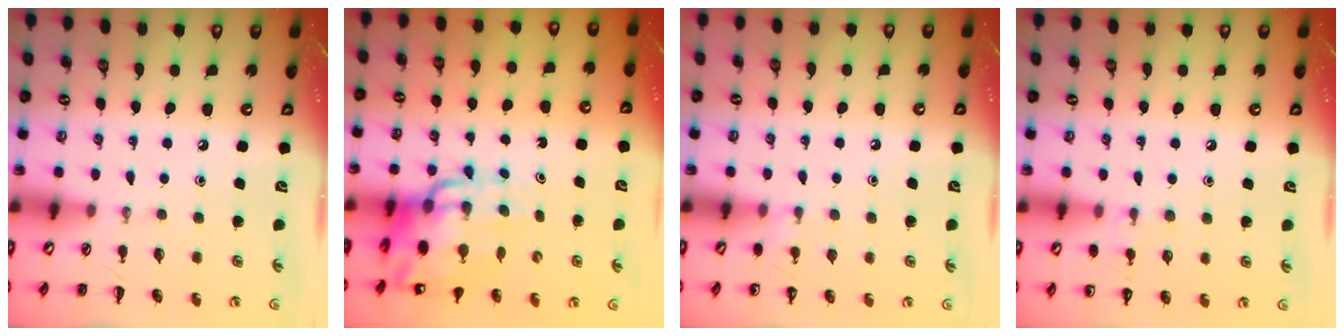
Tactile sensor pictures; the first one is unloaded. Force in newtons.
{"total": 14.4, "press": 13.8, "slide": 4.1}
{"total": 3.4, "press": 3.2, "slide": 1.0}
{"total": 6.8, "press": 6.4, "slide": 2.1}